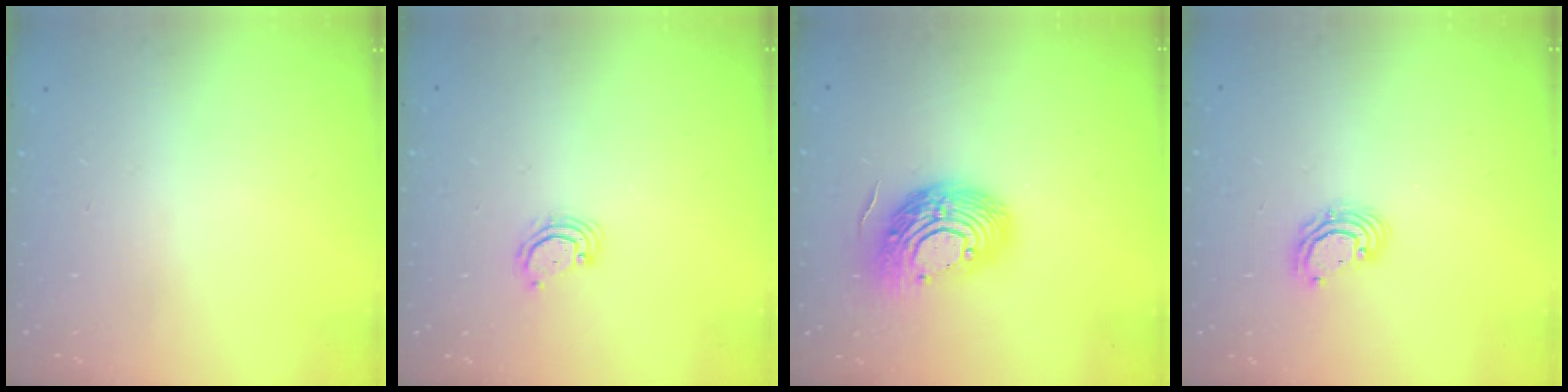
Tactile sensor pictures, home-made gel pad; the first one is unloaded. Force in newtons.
{"total": 3.4, "press": 3.4, "slide": 0.3}
{"total": 16.1, "press": 16.1, "slide": 1.3}
{"total": 5.7, "press": 5.7, "slide": 0.2}